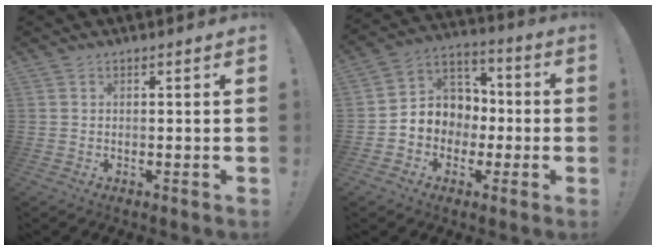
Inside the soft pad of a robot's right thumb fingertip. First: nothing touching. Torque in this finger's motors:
{"motor_torque": [0.34, 0.36, 0.28, -0.23, 0.00]}